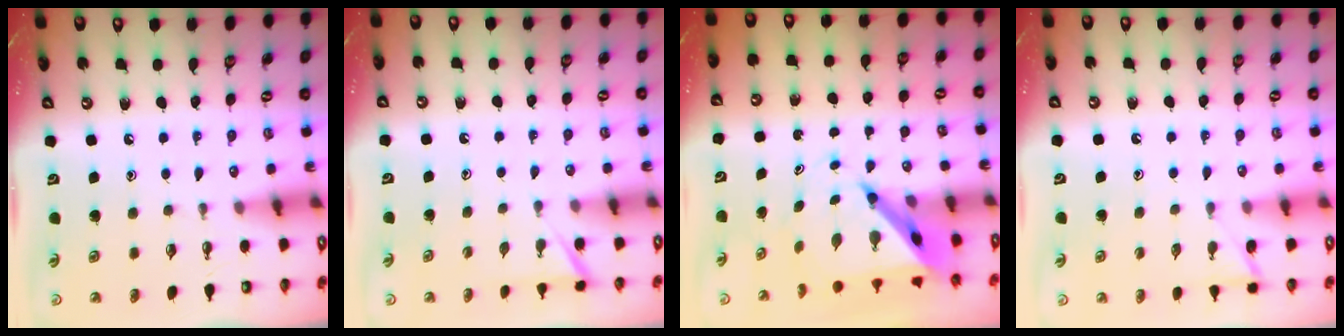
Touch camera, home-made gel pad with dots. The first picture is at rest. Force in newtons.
{"total": 2.7, "press": 2.7, "slide": 0.3}
{"total": 8.1, "press": 8.1, "slide": 0.6}
{"total": 5.7, "press": 5.7, "slide": 0.5}